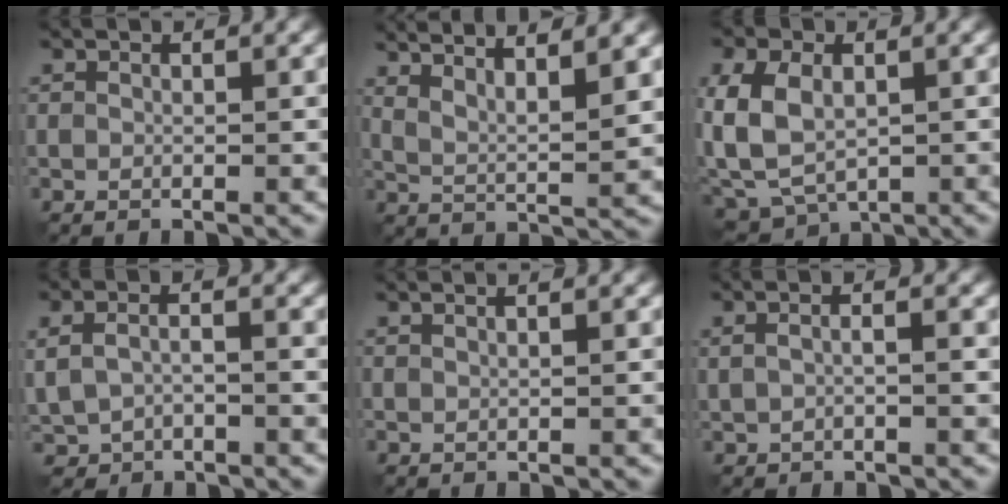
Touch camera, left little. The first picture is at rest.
{"total": 6.9, "force": [4.9, 1.3, 4.7], "torque": [-0.079, 0.013, 0.068]}
{"total": 7.3, "force": [-0.2, 4.4, 5.8], "torque": [-0.137, 0.003, -0.012]}
{"total": 3.4, "force": [-0.3, 2.3, 2.5], "torque": [-0.058, -0.002, 0.000]}
{"total": 2.0, "force": [1.3, 0.7, 1.3], "torque": [-0.003, 0.006, -0.001]}
{"total": 2.3, "force": [0.4, 1.1, 2.0], "torque": [-0.029, 0.007, -0.001]}